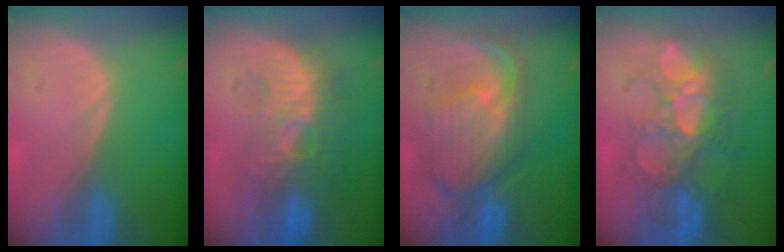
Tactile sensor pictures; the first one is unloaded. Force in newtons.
{"total": 9.3, "press": 8.8, "slide": 3.1}
{"total": 10.7, "press": 9.5, "slide": 5.0}
{"total": 10.1, "press": 9.2, "slide": 4.3}